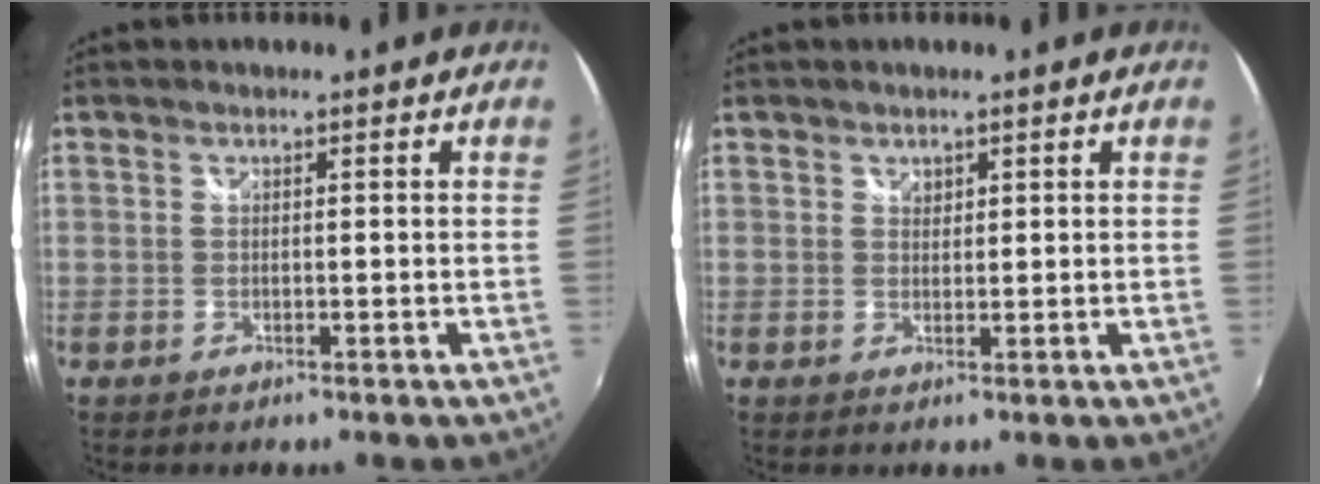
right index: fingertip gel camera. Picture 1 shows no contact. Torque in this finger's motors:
{"motor_torque": [0.00, 0.00, 0.00, 0.01]}